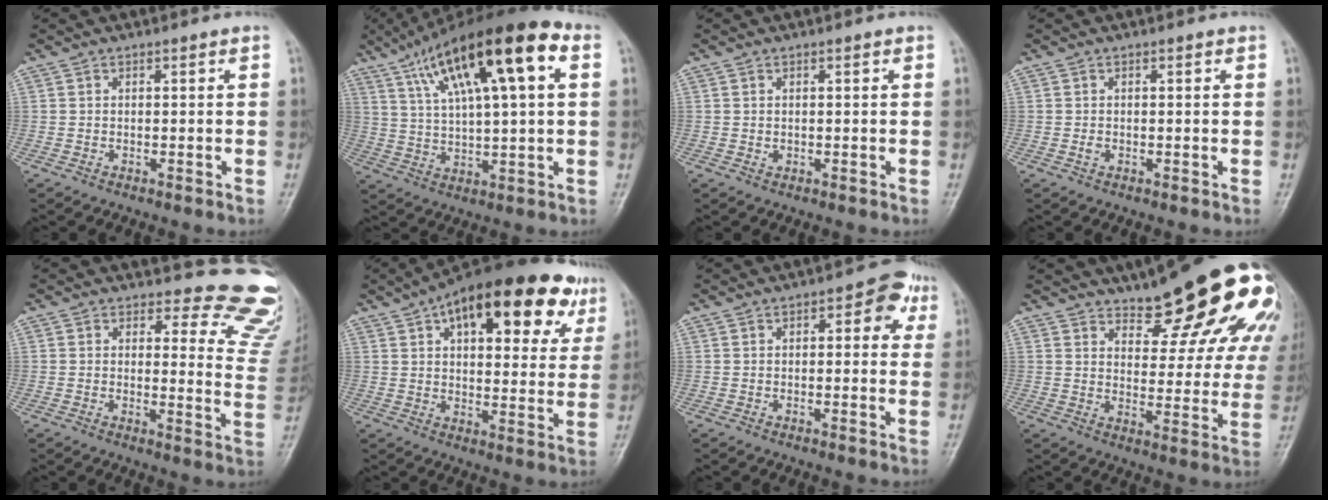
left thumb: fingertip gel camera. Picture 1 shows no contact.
{"total": 21.7, "force": [8.7, 6.2, 18.9], "torque": [-0.314, 0.017, 0.146]}
{"total": 1.0, "force": [0.2, 0.7, 0.7], "torque": [-0.008, 0.001, 0.006]}
{"total": 1.1, "force": [0.0, 0.7, 0.8], "torque": [-0.011, 0.002, -0.002]}
{"total": 13.4, "force": [12.6, 4.3, 1.9], "torque": [0.027, -0.136, 0.105]}
{"total": 25.2, "force": [12.7, 11.2, 18.7], "torque": [-0.245, 0.006, 0.178]}
{"total": 6.3, "force": [2.3, 3.2, 5.0], "torque": [-0.032, 0.007, 0.018]}
{"total": 21.2, "force": [13.9, 7.1, 14.3], "torque": [-0.157, -0.069, 0.181]}